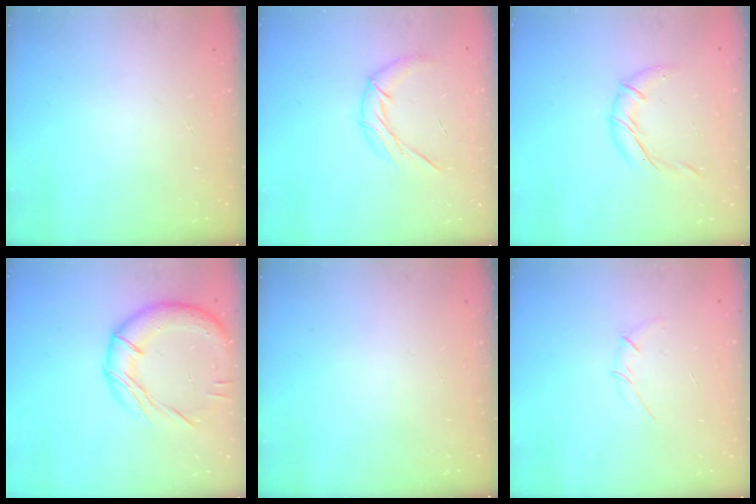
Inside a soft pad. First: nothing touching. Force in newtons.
{"total": 10.4, "press": 10.4, "slide": 1.0}
{"total": 9.0, "press": 9.0, "slide": 0.2}
{"total": 17.0, "press": 16.9, "slide": 1.0}
{"total": 0.0}
{"total": 2.7, "press": 2.6, "slide": 0.6}